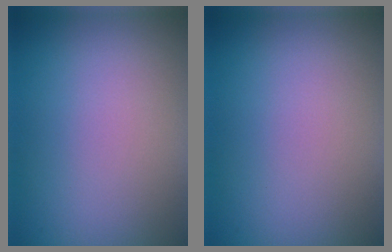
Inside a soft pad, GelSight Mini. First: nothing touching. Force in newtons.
{"total": 0.0}